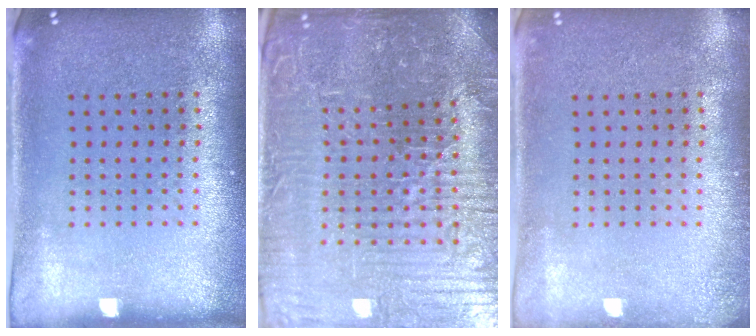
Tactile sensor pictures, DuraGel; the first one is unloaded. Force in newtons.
{"total": 5.5, "press": 5.2, "slide": 1.5}
{"total": 1.1, "press": 1.0, "slide": 0.2}